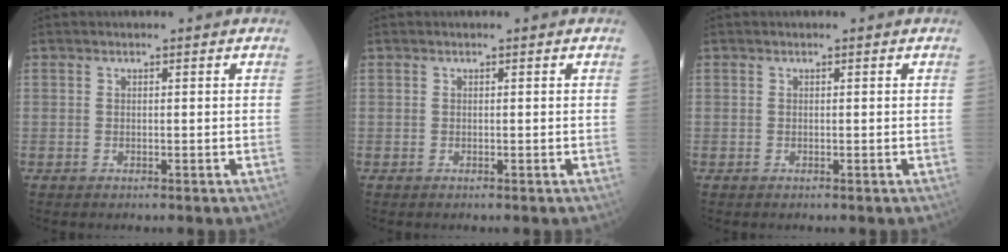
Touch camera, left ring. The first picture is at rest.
{"total": 0.0}
{"total": 0.0}